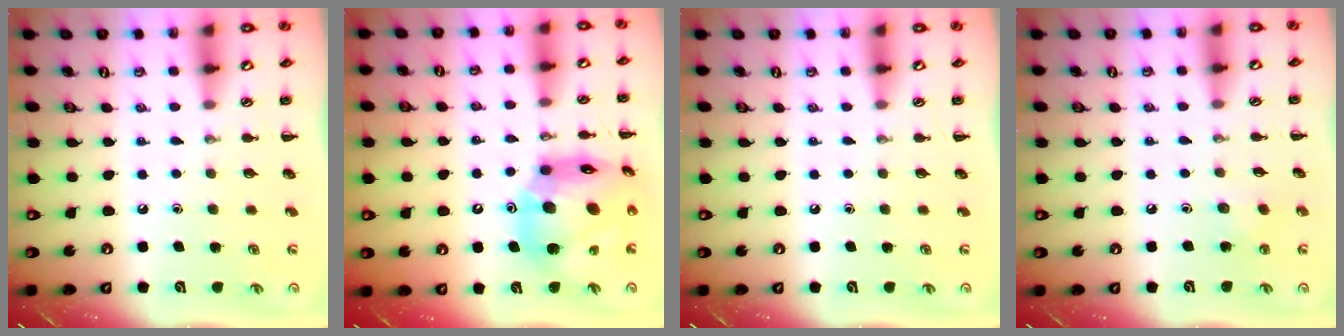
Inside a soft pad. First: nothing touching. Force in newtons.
{"total": 18.2, "press": 17.4, "slide": 5.2}
{"total": 0.0}
{"total": 3.4, "press": 3.2, "slide": 0.9}